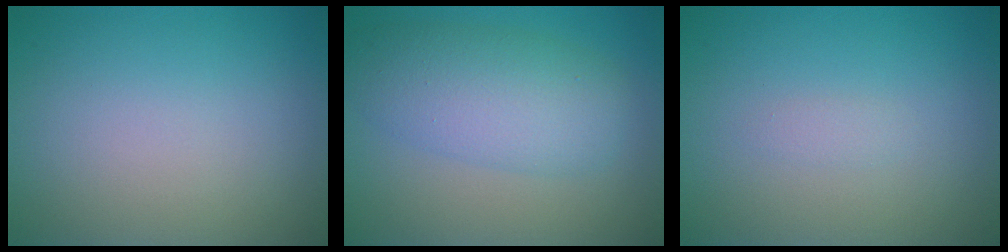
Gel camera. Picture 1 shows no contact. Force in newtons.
{"total": 6.0, "press": 6.0, "slide": 0.2}
{"total": 0.7, "press": 0.7, "slide": 0.0}